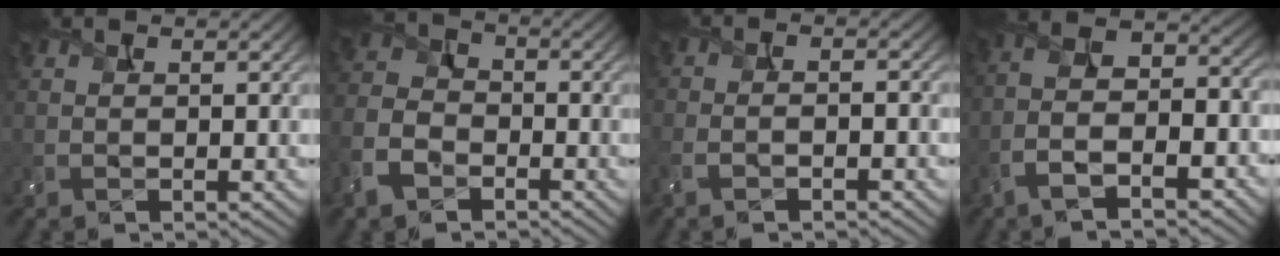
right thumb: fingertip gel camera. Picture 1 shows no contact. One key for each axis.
{"total": 7.0, "fx": -3.9, "fy": 4.6, "fz": 3.4, "tx": -0.097, "ty": -0.007, "tz": -0.092}
{"total": 3.3, "fx": -1.9, "fy": 0.9, "fz": 2.5, "tx": -0.041, "ty": 0.006, "tz": -0.041}
{"total": 11.1, "fx": -5.6, "fy": 4.8, "fz": 8.4, "tx": -0.166, "ty": -0.001, "tz": -0.107}